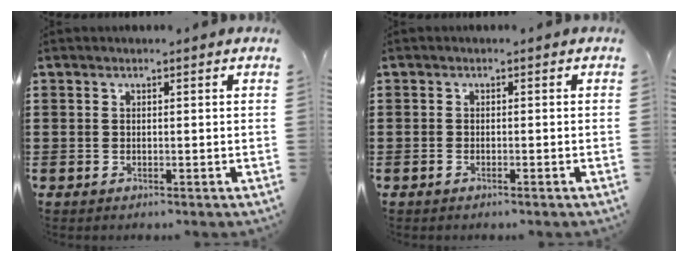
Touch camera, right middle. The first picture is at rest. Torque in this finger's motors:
{"motor_torque": [-0.21, 0.09, 0.05, -0.01]}